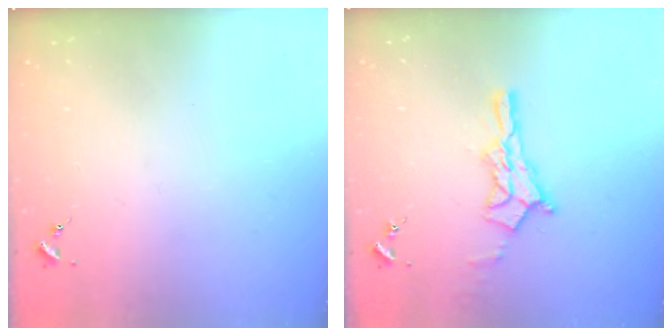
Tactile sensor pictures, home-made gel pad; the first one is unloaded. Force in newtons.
{"total": 12.4, "press": 12.4, "slide": 1.0}